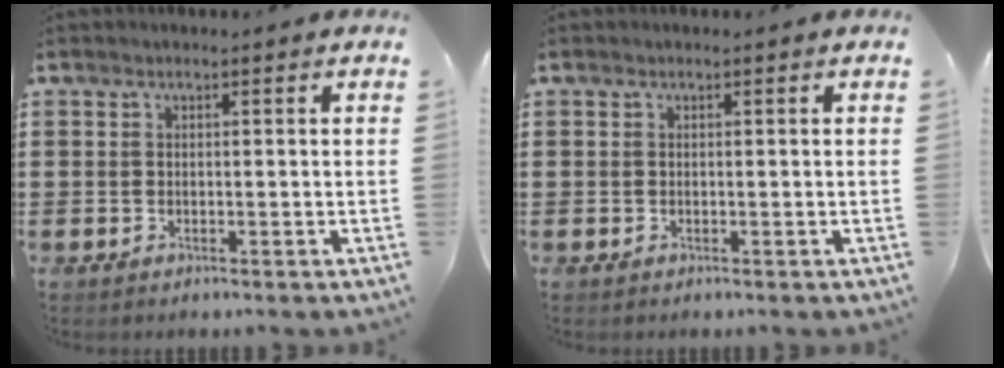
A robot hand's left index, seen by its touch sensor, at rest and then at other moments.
{"total": 0.0}